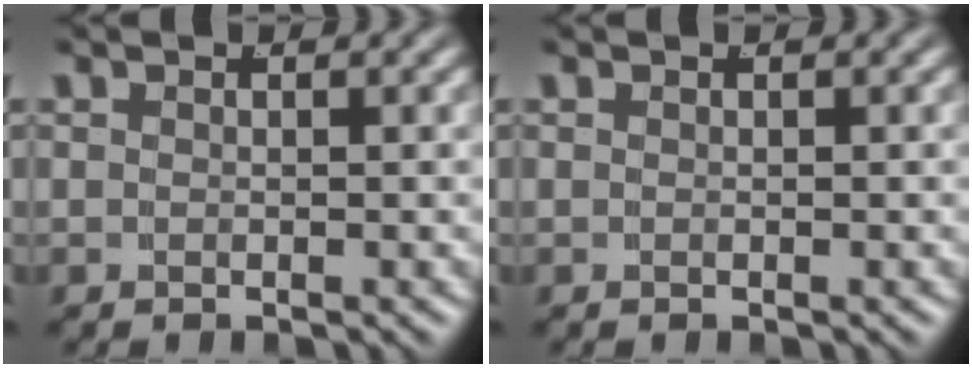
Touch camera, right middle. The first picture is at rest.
{"total": 0.0}